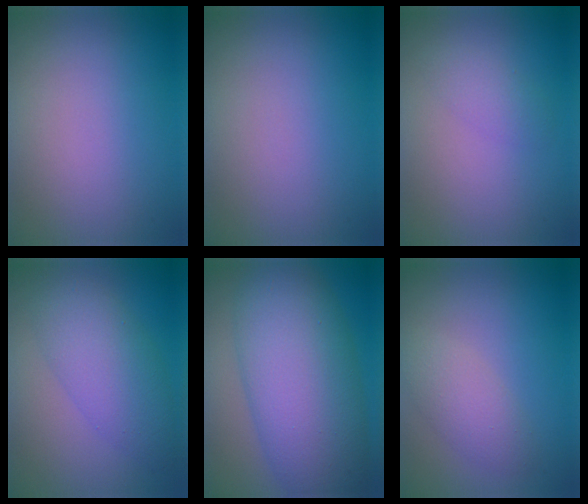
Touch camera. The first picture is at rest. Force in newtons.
{"total": 0.0}
{"total": 1.5, "press": 1.5, "slide": 0.1}
{"total": 5.5, "press": 5.5, "slide": 0.3}
{"total": 11.9, "press": 11.9, "slide": 0.3}
{"total": 2.6, "press": 2.6, "slide": 0.2}